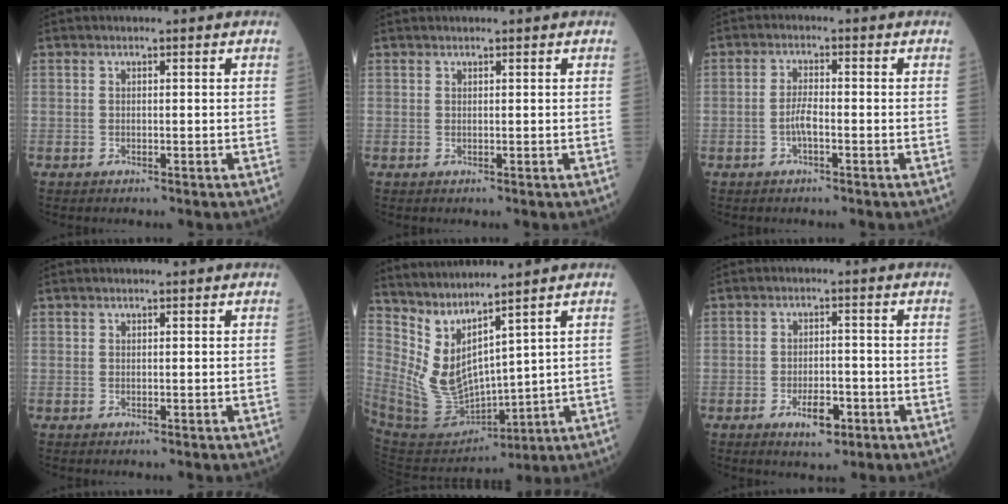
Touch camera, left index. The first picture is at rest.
{"total": 0.5, "force": [0.5, -0.1, 0.1], "torque": [-0.002, 0.012, 0.014]}
{"total": 2.6, "force": [-1.1, 0.5, 2.4], "torque": [-0.048, 0.002, -0.023]}
{"total": 0.0}
{"total": 8.6, "force": [6.2, 1.6, 5.6], "torque": [-0.133, -0.017, 0.153]}
{"total": 4.8, "force": [-2.4, 2.0, 3.6], "torque": [-0.061, 0.000, -0.032]}